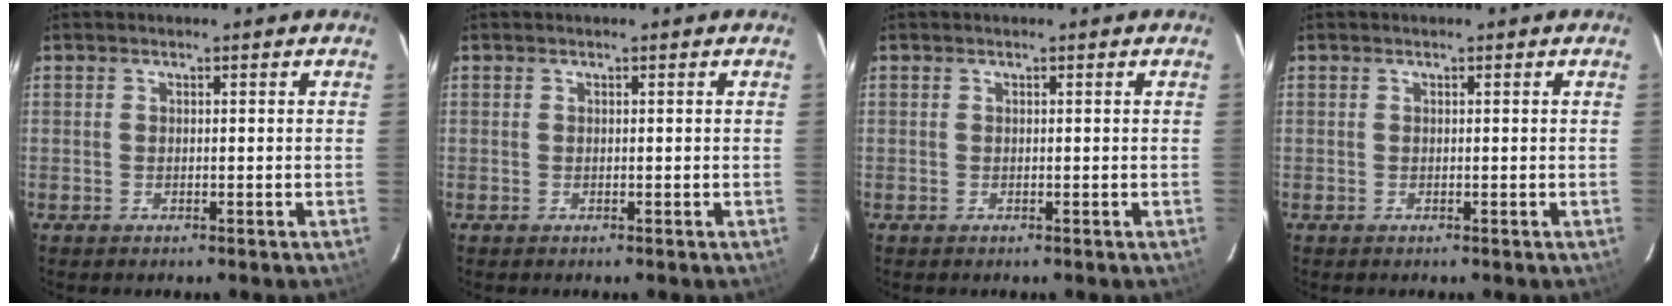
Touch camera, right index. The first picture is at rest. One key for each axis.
{"total": 0.0}
{"total": 0.0}
{"total": 0.0}